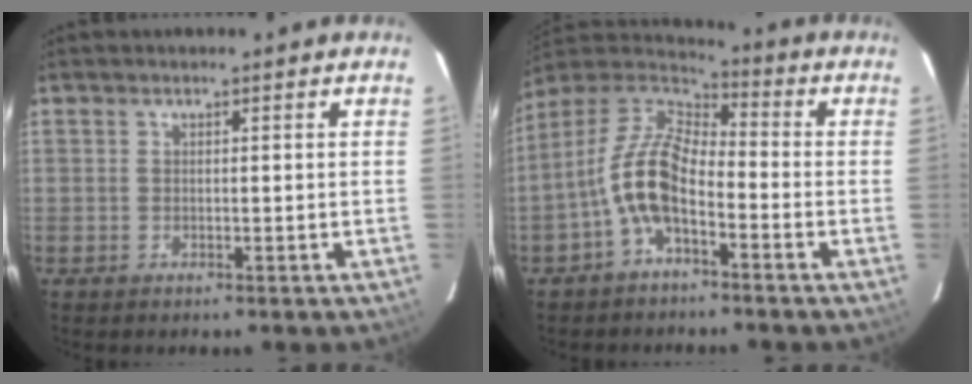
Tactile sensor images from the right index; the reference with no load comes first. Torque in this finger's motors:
{"motor_torque": [1.82, -0.31, 0.69, 0.15]}